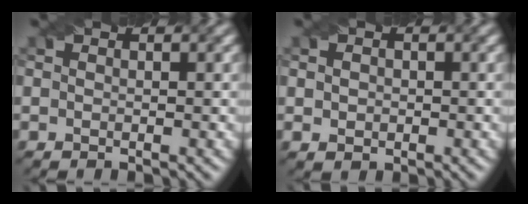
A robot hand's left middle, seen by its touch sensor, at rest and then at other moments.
{"total": 1.6, "force": [0.0, 1.4, 0.8], "torque": [-0.012, -0.002, 0.006]}